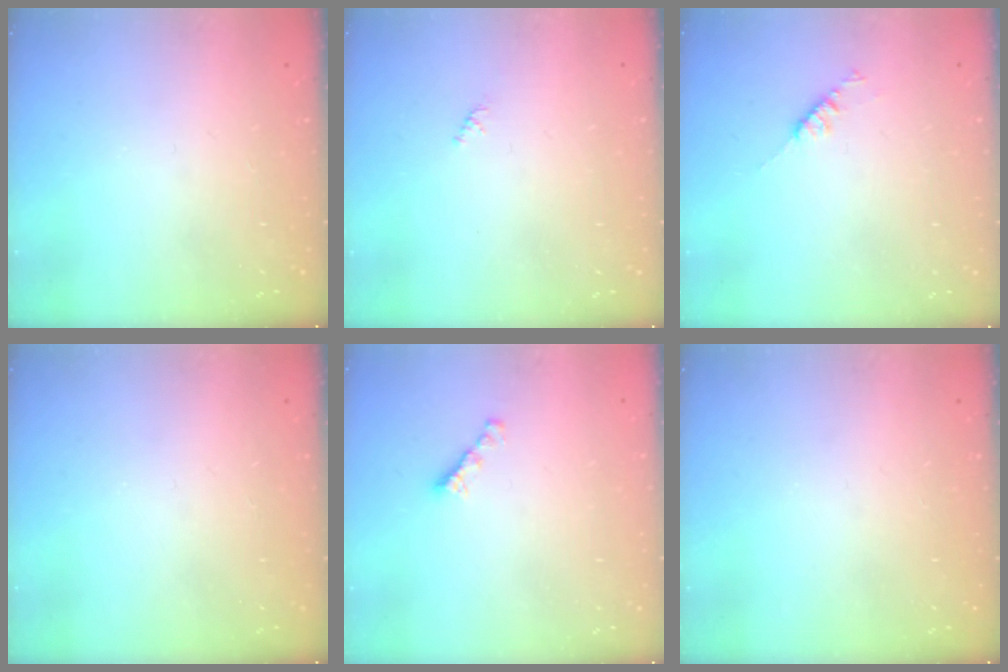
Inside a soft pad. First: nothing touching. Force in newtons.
{"total": 0.8, "press": 0.7, "slide": 0.4}
{"total": 3.5, "press": 3.4, "slide": 0.6}
{"total": 0.0}
{"total": 2.7, "press": 2.6, "slide": 0.7}
{"total": 0.0}